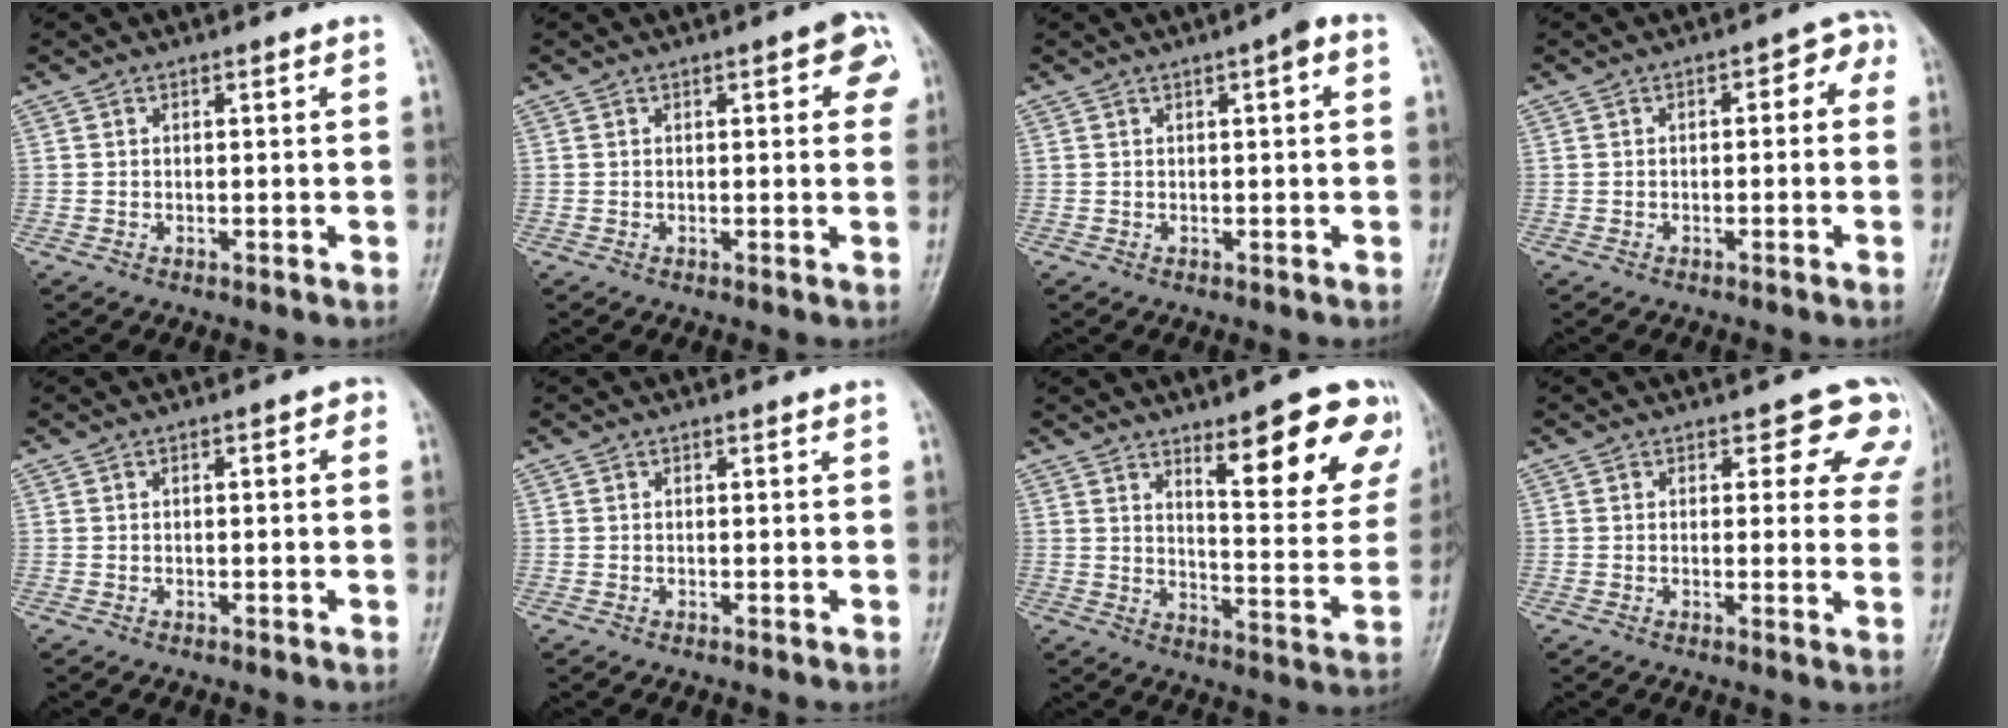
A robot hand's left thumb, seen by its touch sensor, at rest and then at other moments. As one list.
[{"total": 5.3, "force": [1.7, 2.0, 4.7], "torque": [-0.035, 0.001, 0.011]}, {"total": 3.1, "force": [1.0, 0.6, 2.9], "torque": [-0.041, 0.007, 0.009]}, {"total": 4.3, "force": [0.0, 2.3, 3.6], "torque": [-0.026, 0.026, -0.009]}, {"total": 2.0, "force": [0.2, 0.9, 1.8], "torque": [-0.017, 0.008, -0.005]}, {"total": 0.0}, {"total": 17.1, "force": [9.3, 4.9, 13.4], "torque": [-0.126, -0.055, 0.128]}, {"total": 7.6, "force": [4.1, 4.3, 4.8], "torque": [-0.007, -0.015, 0.029]}]